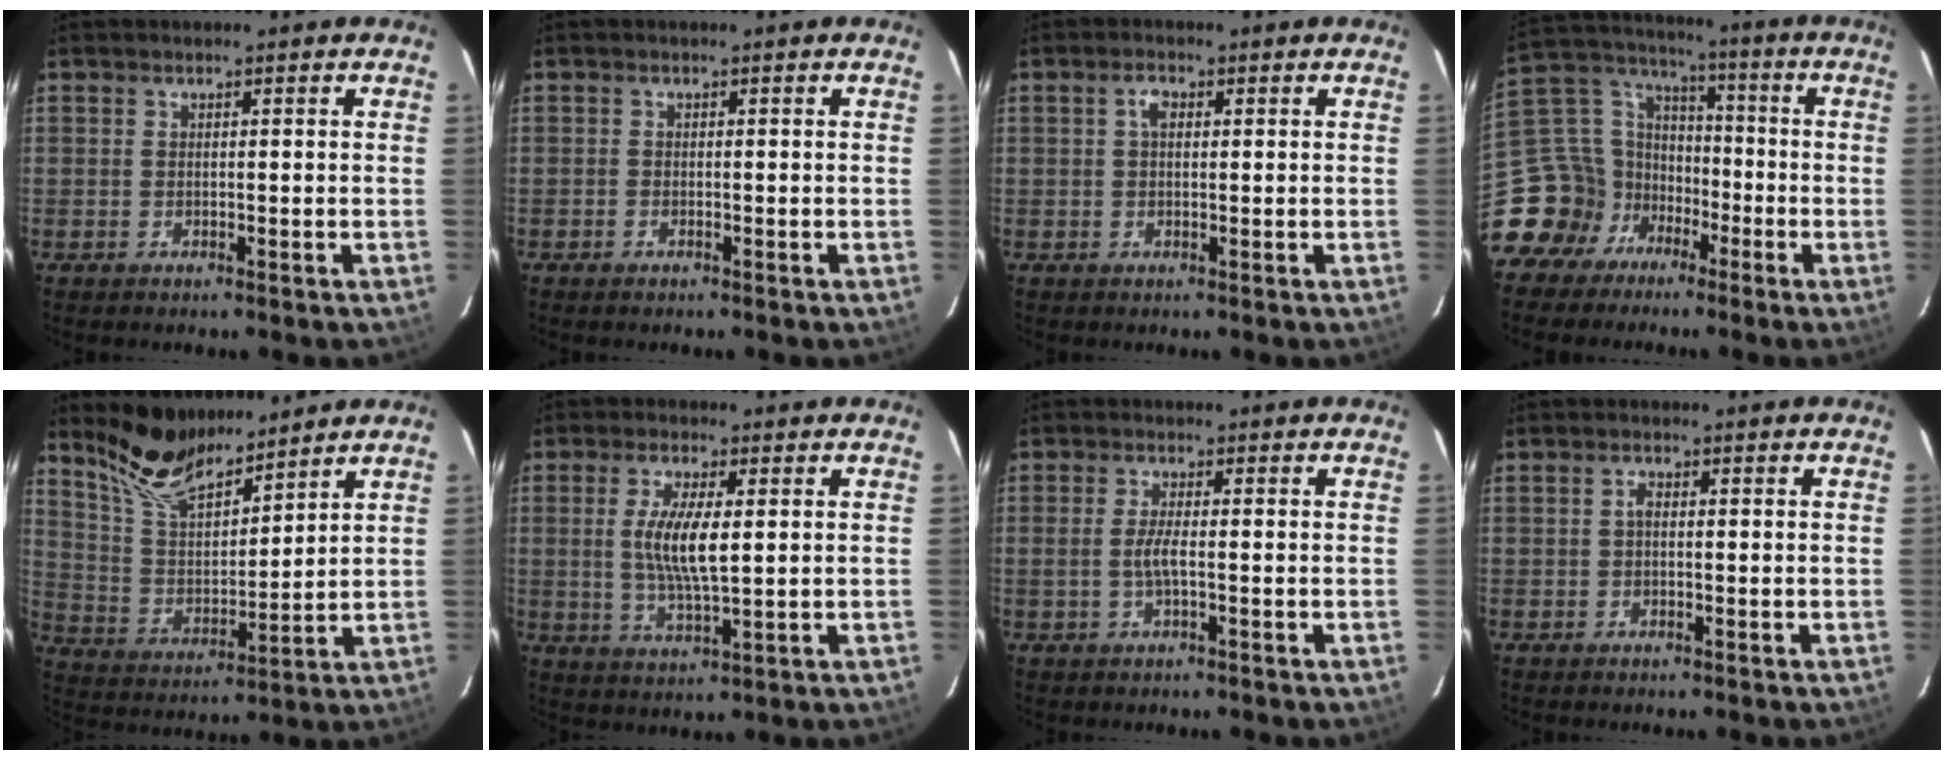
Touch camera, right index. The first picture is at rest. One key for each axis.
{"total": 0.7, "fx": -0.6, "fy": 0.4, "fz": 0.2, "tx": -0.005, "ty": 0.000, "tz": -0.012}
{"total": 2.0, "fx": 0.4, "fy": 1.2, "fz": 1.5, "tx": -0.030, "ty": 0.008, "tz": 0.007}
{"total": 13.4, "fx": -7.1, "fy": 10.5, "fz": 4.3, "tx": -0.098, "ty": 0.051, "tz": -0.125}
{"total": 12.6, "fx": 10.7, "fy": 3.7, "fz": 5.5, "tx": -0.113, "ty": 0.002, "tz": 0.207}
{"total": 7.9, "fx": 0.9, "fy": 2.0, "fz": 7.6, "tx": -0.147, "ty": -0.003, "tz": 0.020}
{"total": 2.9, "fx": -0.6, "fy": 0.3, "fz": 2.8, "tx": -0.057, "ty": -0.001, "tz": -0.012}
{"total": 1.0, "fx": -0.1, "fy": 0.6, "fz": 0.8, "tx": -0.016, "ty": 0.006, "tz": -0.004}